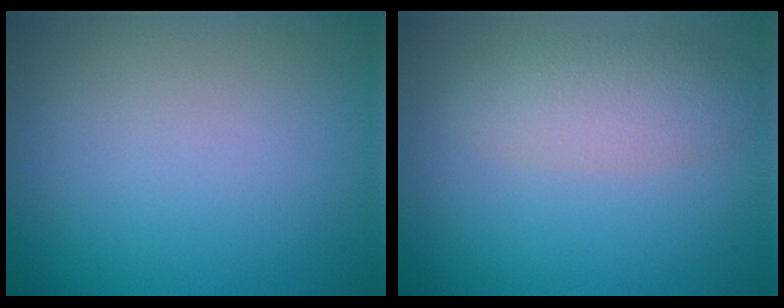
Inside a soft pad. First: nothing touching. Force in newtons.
{"total": 3.2, "press": 3.2, "slide": 0.2}